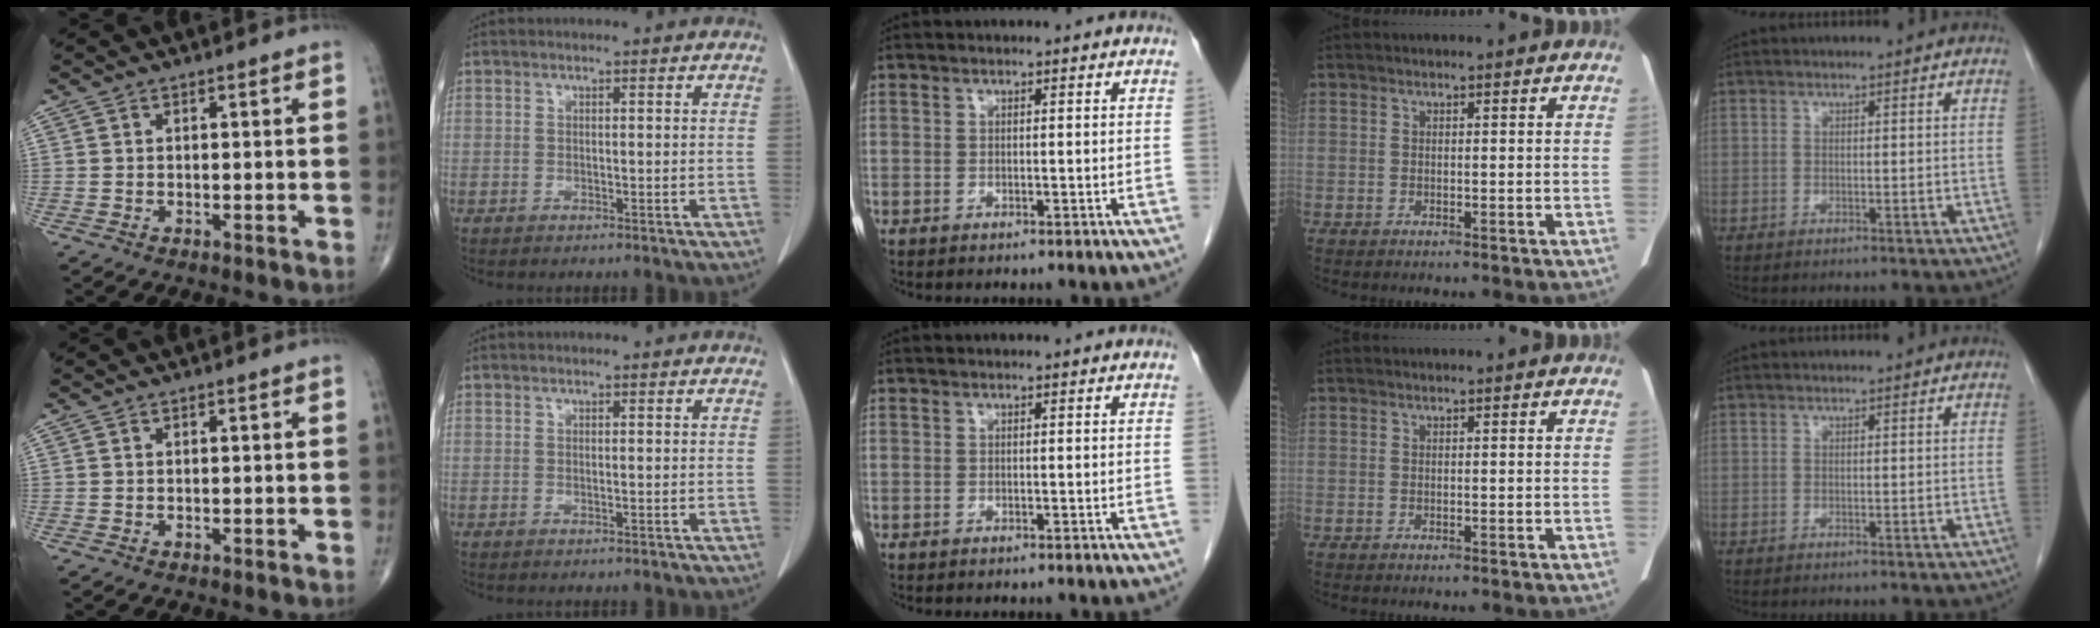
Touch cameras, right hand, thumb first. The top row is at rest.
{}